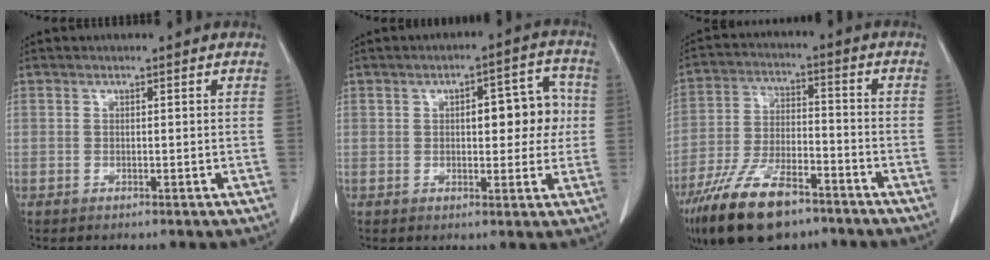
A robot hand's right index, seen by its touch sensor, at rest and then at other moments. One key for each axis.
{"total": 9.3, "fx": 0.9, "fy": 4.0, "fz": 8.3, "tx": -0.104, "ty": 0.033, "tz": 0.018}
{"total": 16.3, "fx": -11.0, "fy": 6.0, "fz": 10.3, "tx": -0.221, "ty": -0.017, "tz": -0.199}